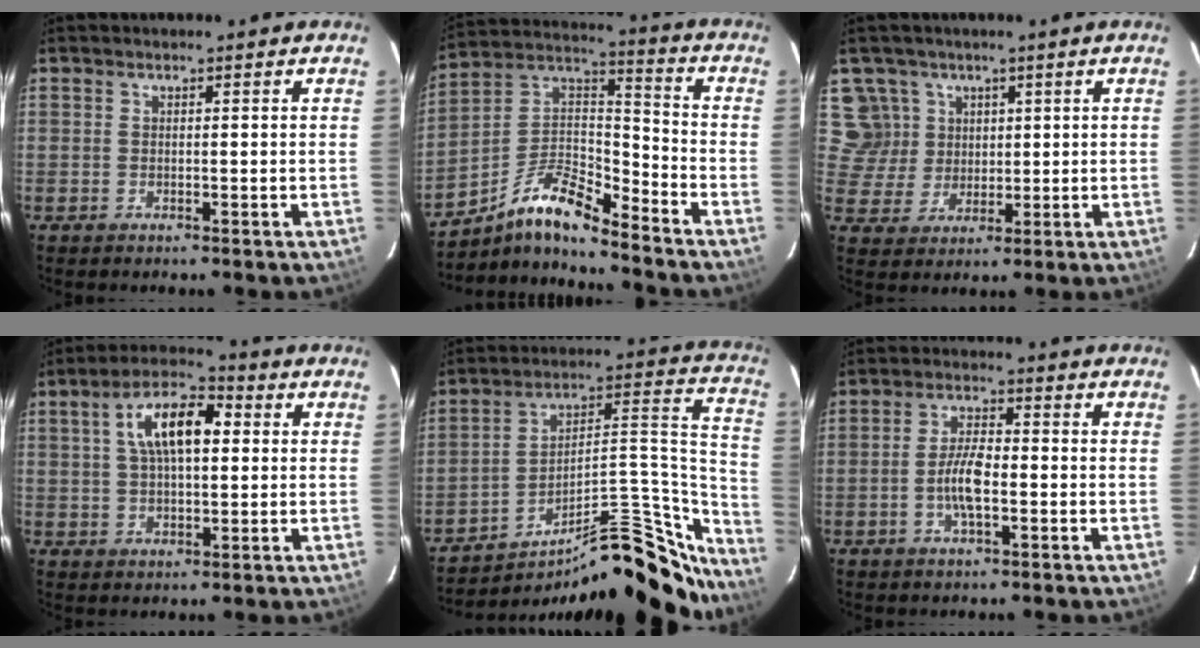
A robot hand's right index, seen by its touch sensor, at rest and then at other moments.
{"total": 12.7, "force": [-9.9, 2.6, 7.7], "torque": [-0.159, 0.022, -0.191]}
{"total": 6.5, "force": [2.7, 5.9, 0.4], "torque": [-0.006, 0.009, 0.054]}
{"total": 10.7, "force": [2.5, 4.7, 9.3], "torque": [-0.168, 0.027, 0.039]}
{"total": 26.4, "force": [-22.6, 6.6, 12.0], "torque": [-0.130, 0.045, -0.324]}
{"total": 6.0, "force": [-1.7, 1.9, 5.4], "torque": [-0.110, 0.007, -0.033]}